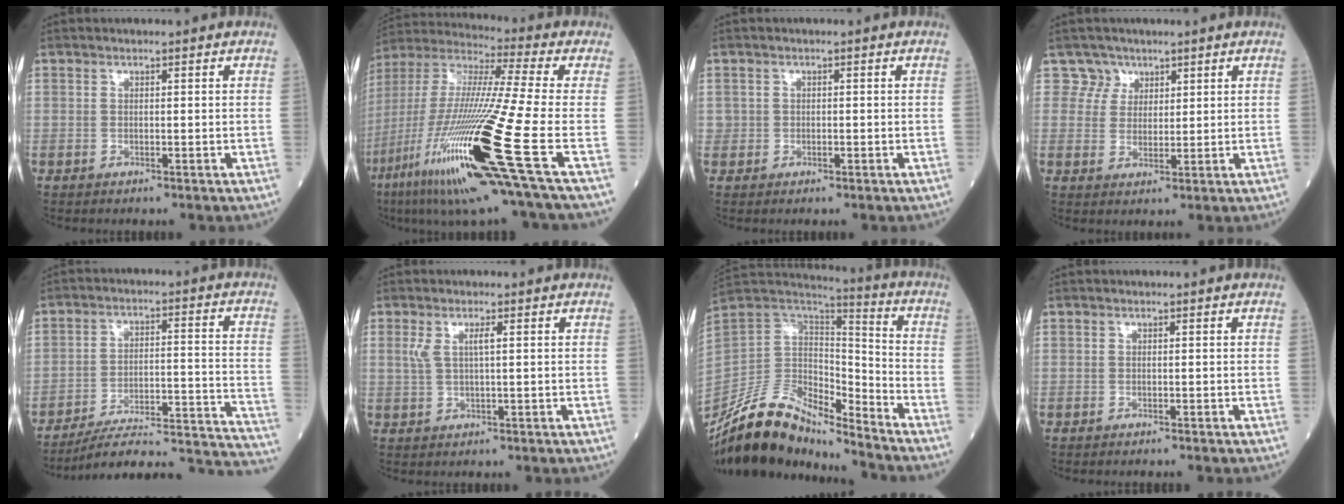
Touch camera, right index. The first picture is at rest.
{"total": 25.9, "force": [-10.0, 0.0, 23.9], "torque": [-0.476, -0.056, -0.187]}
{"total": 0.8, "force": [-0.1, 0.7, 0.2], "torque": [-0.003, 0.002, 0.000]}
{"total": 3.5, "force": [2.3, 2.5, -0.9], "torque": [0.027, 0.000, 0.039]}
{"total": 21.6, "force": [-20.7, 0.6, 6.4], "torque": [-0.031, 0.020, -0.281]}
{"total": 2.3, "force": [0.7, 0.2, 2.2], "torque": [-0.054, 0.011, 0.019]}
{"total": 16.9, "force": [-14.3, 5.0, 7.5], "torque": [-0.131, 0.041, -0.261]}
{"total": 1.3, "force": [-1.1, -0.1, 0.6], "torque": [-0.005, 0.002, -0.012]}